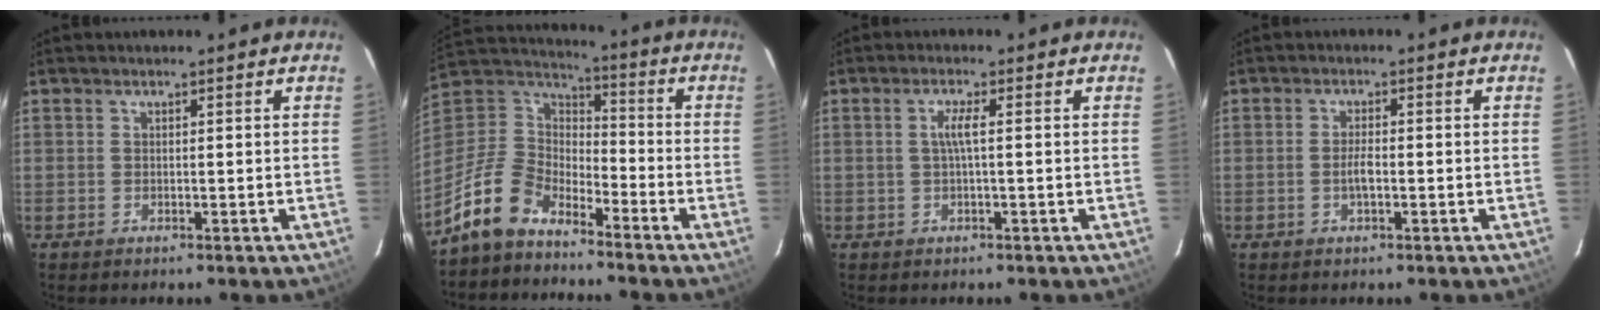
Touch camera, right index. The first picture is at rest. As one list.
[{"total": 12.3, "force": [-9.4, 6.1, 5.0], "torque": [-0.121, 0.019, -0.185]}, {"total": 2.3, "force": [0.0, -0.2, 2.3], "torque": [-0.046, 0.002, -0.001]}, {"total": 2.5, "force": [-0.7, 0.7, 2.3], "torque": [-0.044, 0.003, -0.013]}]